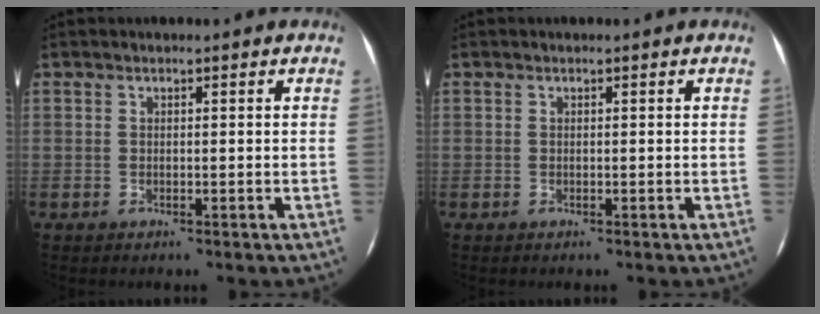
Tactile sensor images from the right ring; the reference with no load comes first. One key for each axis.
{"total": 0.0}